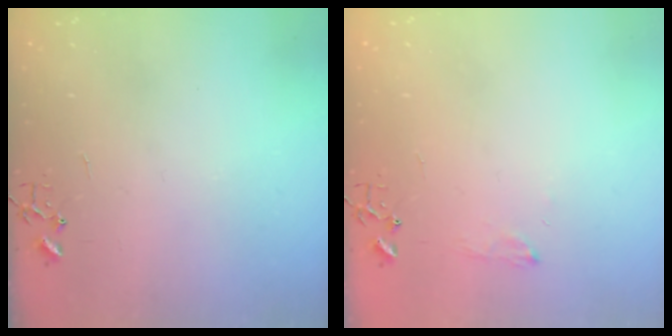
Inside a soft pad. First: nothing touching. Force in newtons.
{"total": 6.3, "press": 6.2, "slide": 0.8}